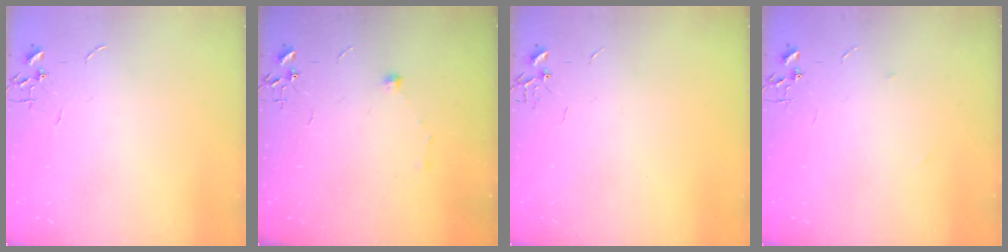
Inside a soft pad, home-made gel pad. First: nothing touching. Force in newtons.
{"total": 4.9, "press": 4.8, "slide": 0.6}
{"total": 0.0}
{"total": 3.8, "press": 3.5, "slide": 1.4}